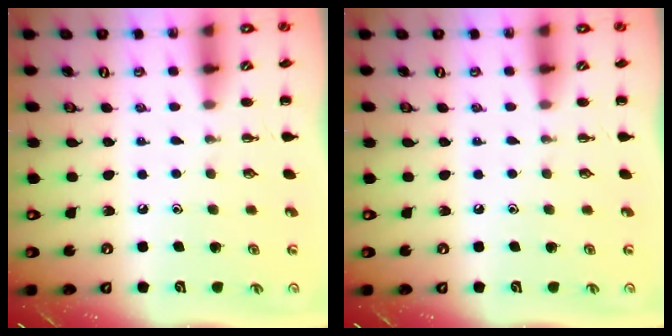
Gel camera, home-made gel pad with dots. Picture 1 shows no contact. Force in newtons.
{"total": 0.0}